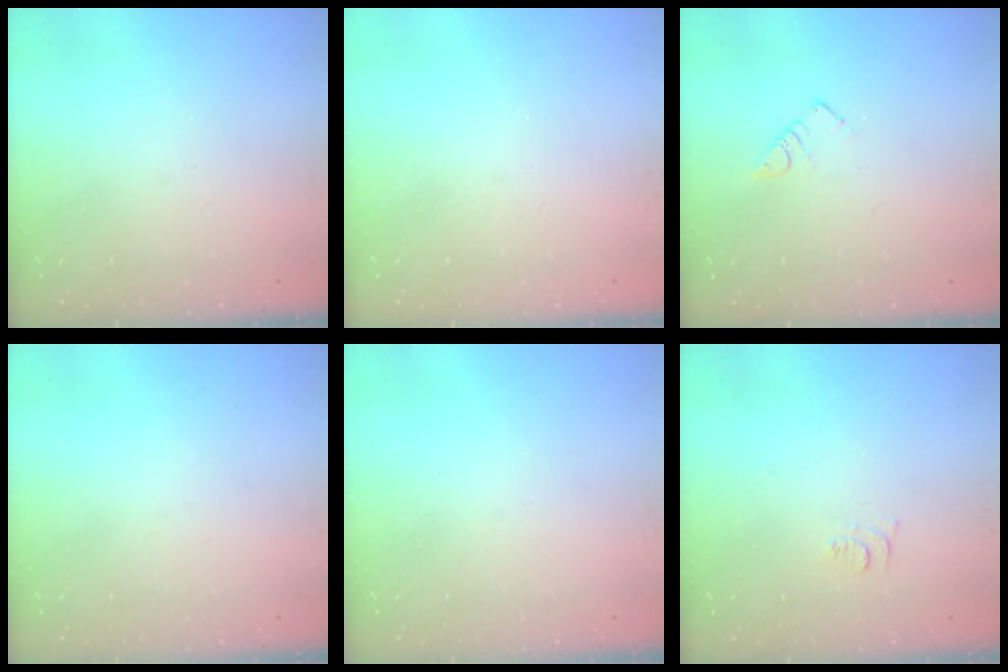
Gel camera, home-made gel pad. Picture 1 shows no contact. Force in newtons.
{"total": 2.2, "press": 2.1, "slide": 0.4}
{"total": 2.9, "press": 2.9, "slide": 0.5}
{"total": 0.0}
{"total": 0.0}
{"total": 4.5, "press": 4.5, "slide": 0.7}